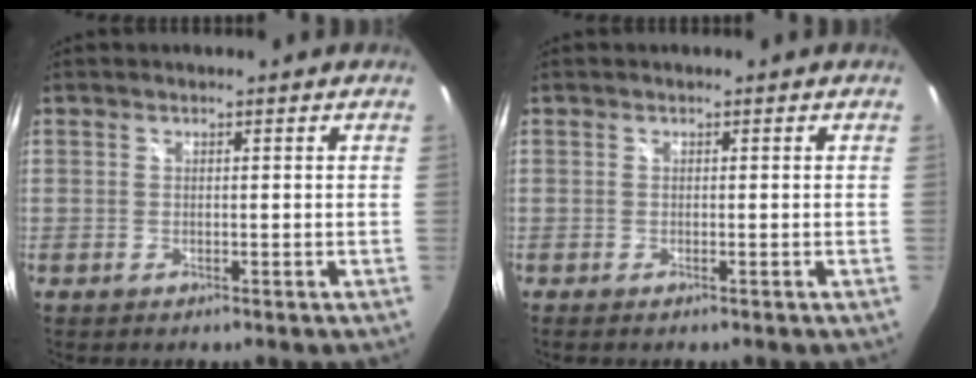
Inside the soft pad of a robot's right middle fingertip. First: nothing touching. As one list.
[{"total": 0.6, "force": [-0.4, -0.2, 0.4], "torque": [-0.005, 0.002, -0.007]}]